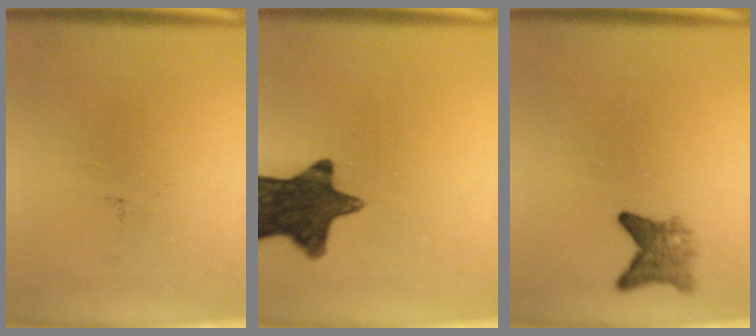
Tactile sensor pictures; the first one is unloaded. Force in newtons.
{"total": 14.0}
{"total": 3.1}